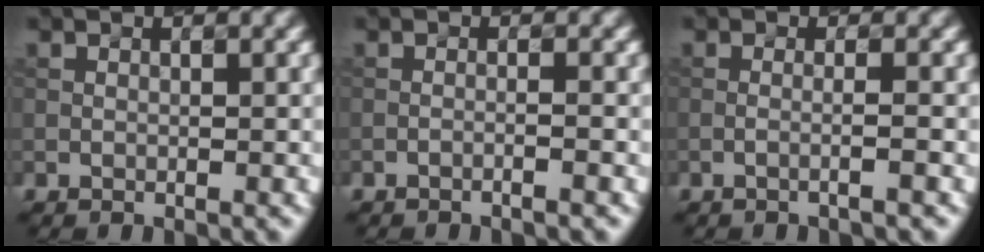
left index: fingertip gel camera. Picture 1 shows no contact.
{"total": 1.5, "force": [-0.8, 0.2, 1.2], "torque": [-0.018, 0.007, -0.027]}
{"total": 1.9, "force": [-0.5, 0.5, 1.8], "torque": [-0.019, -0.001, -0.024]}